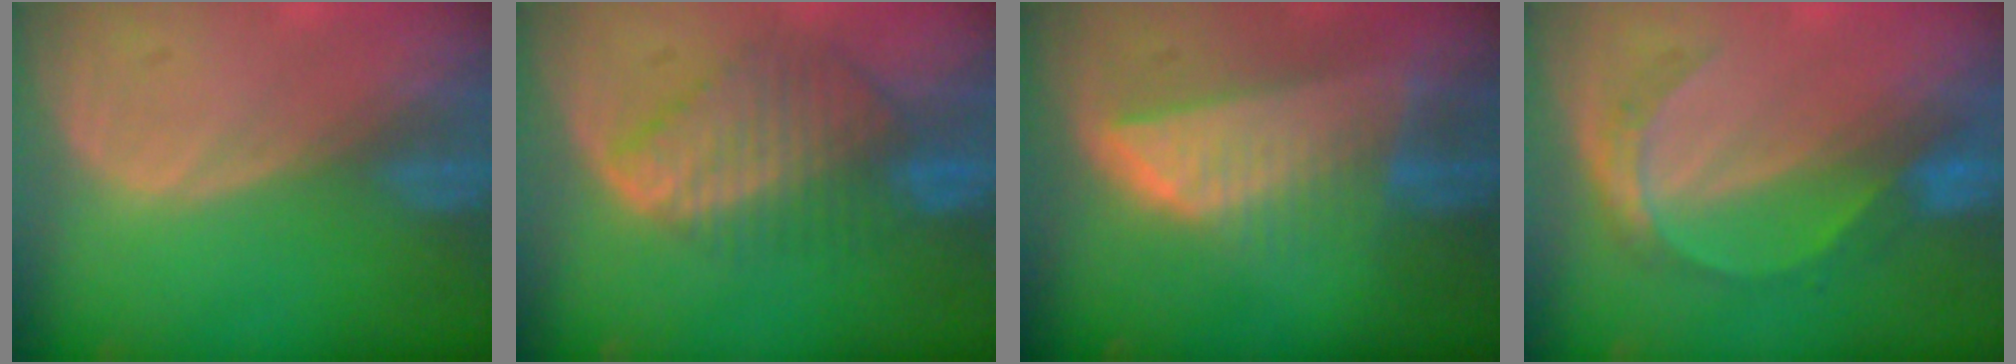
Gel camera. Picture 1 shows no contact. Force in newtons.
{"total": 8.6, "press": 7.5, "slide": 4.1}
{"total": 8.3, "press": 7.3, "slide": 4.0}
{"total": 5.3, "press": 5.0, "slide": 1.6}